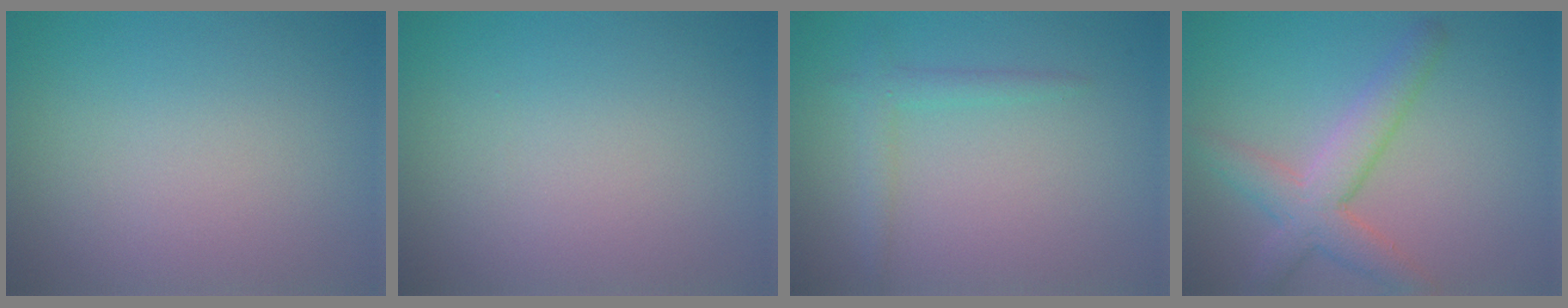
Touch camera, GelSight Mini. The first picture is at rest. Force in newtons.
{"total": 0.0}
{"total": 1.7, "press": 1.7, "slide": 0.1}
{"total": 4.6, "press": 4.6, "slide": 0.3}